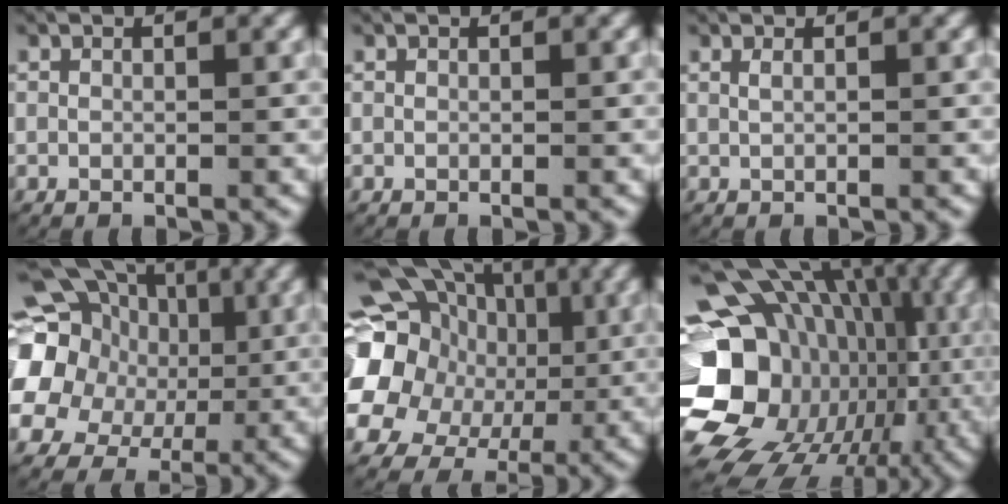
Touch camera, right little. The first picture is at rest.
{"total": 0.0}
{"total": 0.6, "force": [0.3, -0.4, 0.3], "torque": [-0.015, -0.004, 0.012]}
{"total": 12.5, "force": [2.0, 10.2, 6.9], "torque": [-0.165, -0.019, 0.034]}
{"total": 13.6, "force": [1.3, 11.2, 7.6], "torque": [-0.165, -0.025, 0.023]}
{"total": 20.5, "force": [-1.3, 15.8, 13.1], "torque": [-0.249, -0.052, -0.004]}